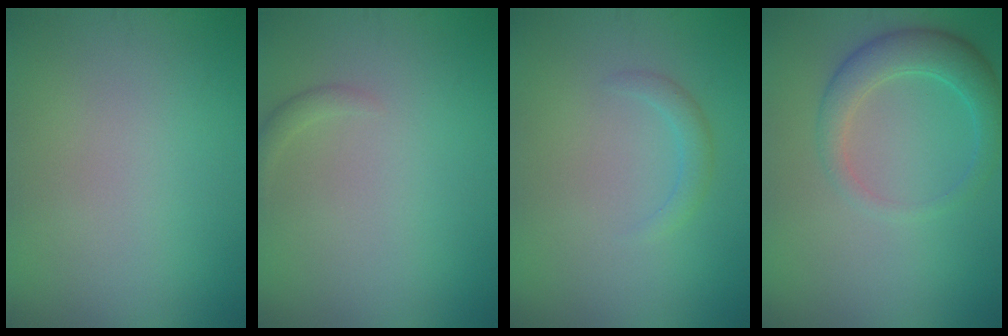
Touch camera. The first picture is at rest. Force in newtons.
{"total": 0.8, "press": 0.8, "slide": 0.1}
{"total": 1.3, "press": 1.3, "slide": 0.1}
{"total": 3.6, "press": 3.6, "slide": 0.3}